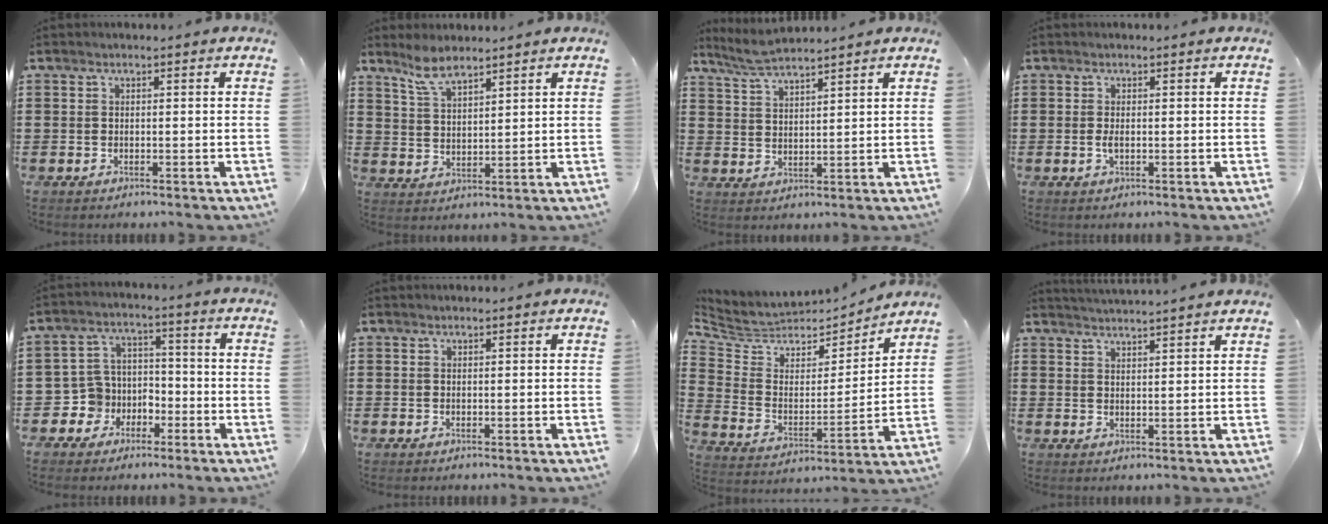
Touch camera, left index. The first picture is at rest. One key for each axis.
{"total": 5.3, "fx": 4.5, "fy": 1.4, "fz": 2.6, "tx": -0.063, "ty": -0.005, "tz": 0.083}
{"total": 4.4, "fx": 4.1, "fy": 0.5, "fz": 1.8, "tx": -0.047, "ty": -0.006, "tz": 0.076}
{"total": 1.2, "fx": 0.0, "fy": 0.4, "fz": 1.1, "tx": -0.030, "ty": -0.003, "tz": -0.002}
{"total": 5.4, "fx": -2.3, "fy": 4.9, "fz": 0.3, "tx": -0.040, "ty": -0.002, "tz": -0.048}
{"total": 0.0}
{"total": 5.0, "fx": 4.2, "fy": 2.7, "fz": 0.5, "tx": -0.045, "ty": -0.037, "tz": 0.067}
{"total": 2.6, "fx": 2.6, "fy": -0.7, "fz": 0.0, "tx": -0.008, "ty": -0.012, "tz": 0.047}